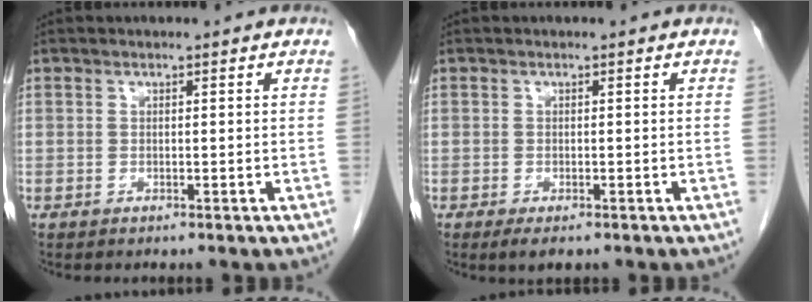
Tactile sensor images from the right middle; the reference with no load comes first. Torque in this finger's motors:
{"motor_torque": [0.61, -0.40, 0.05, 0.01]}